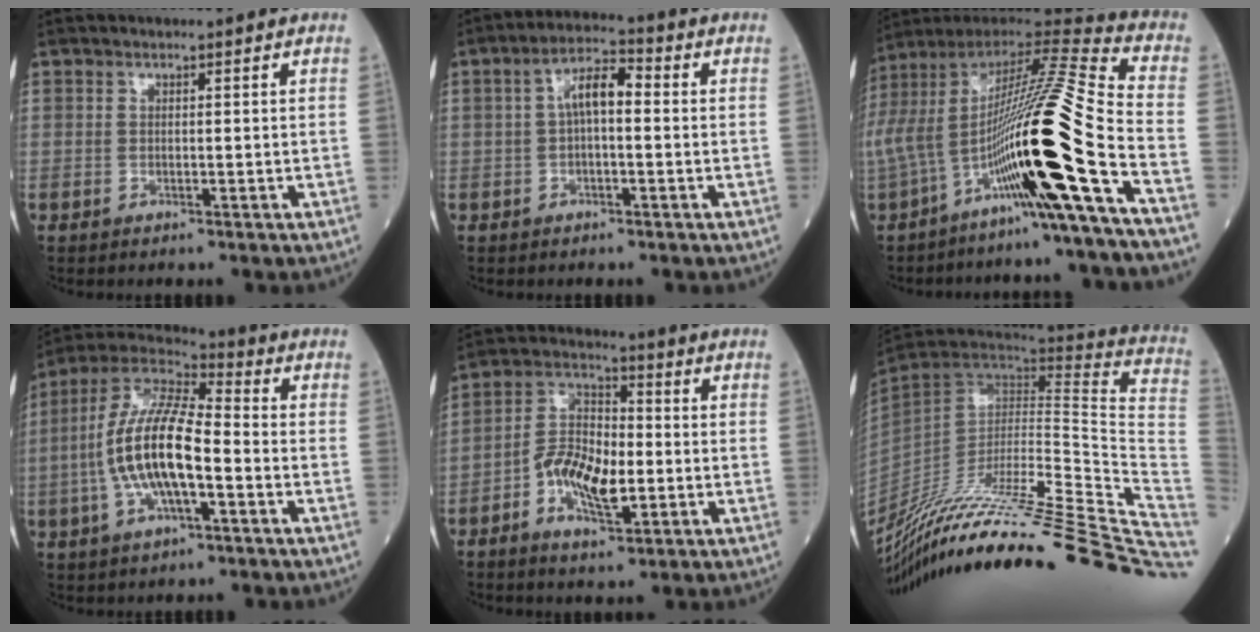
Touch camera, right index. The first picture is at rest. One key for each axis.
{"total": 5.5, "fx": 0.3, "fy": 1.9, "fz": 5.2, "tx": -0.094, "ty": 0.023, "tz": 0.000}
{"total": 25.9, "fx": -10.4, "fy": 0.4, "fz": 23.7, "tx": -0.470, "ty": -0.007, "tz": -0.191}
{"total": 14.1, "fx": -2.5, "fy": 4.0, "fz": 13.3, "tx": -0.281, "ty": 0.013, "tz": -0.049}
{"total": 9.5, "fx": -2.7, "fy": 4.1, "fz": 8.1, "tx": -0.165, "ty": 0.011, "tz": -0.052}
{"total": 40.2, "fx": -33.0, "fy": -0.9, "fz": 22.9, "tx": -0.211, "ty": -0.084, "tz": -0.484}